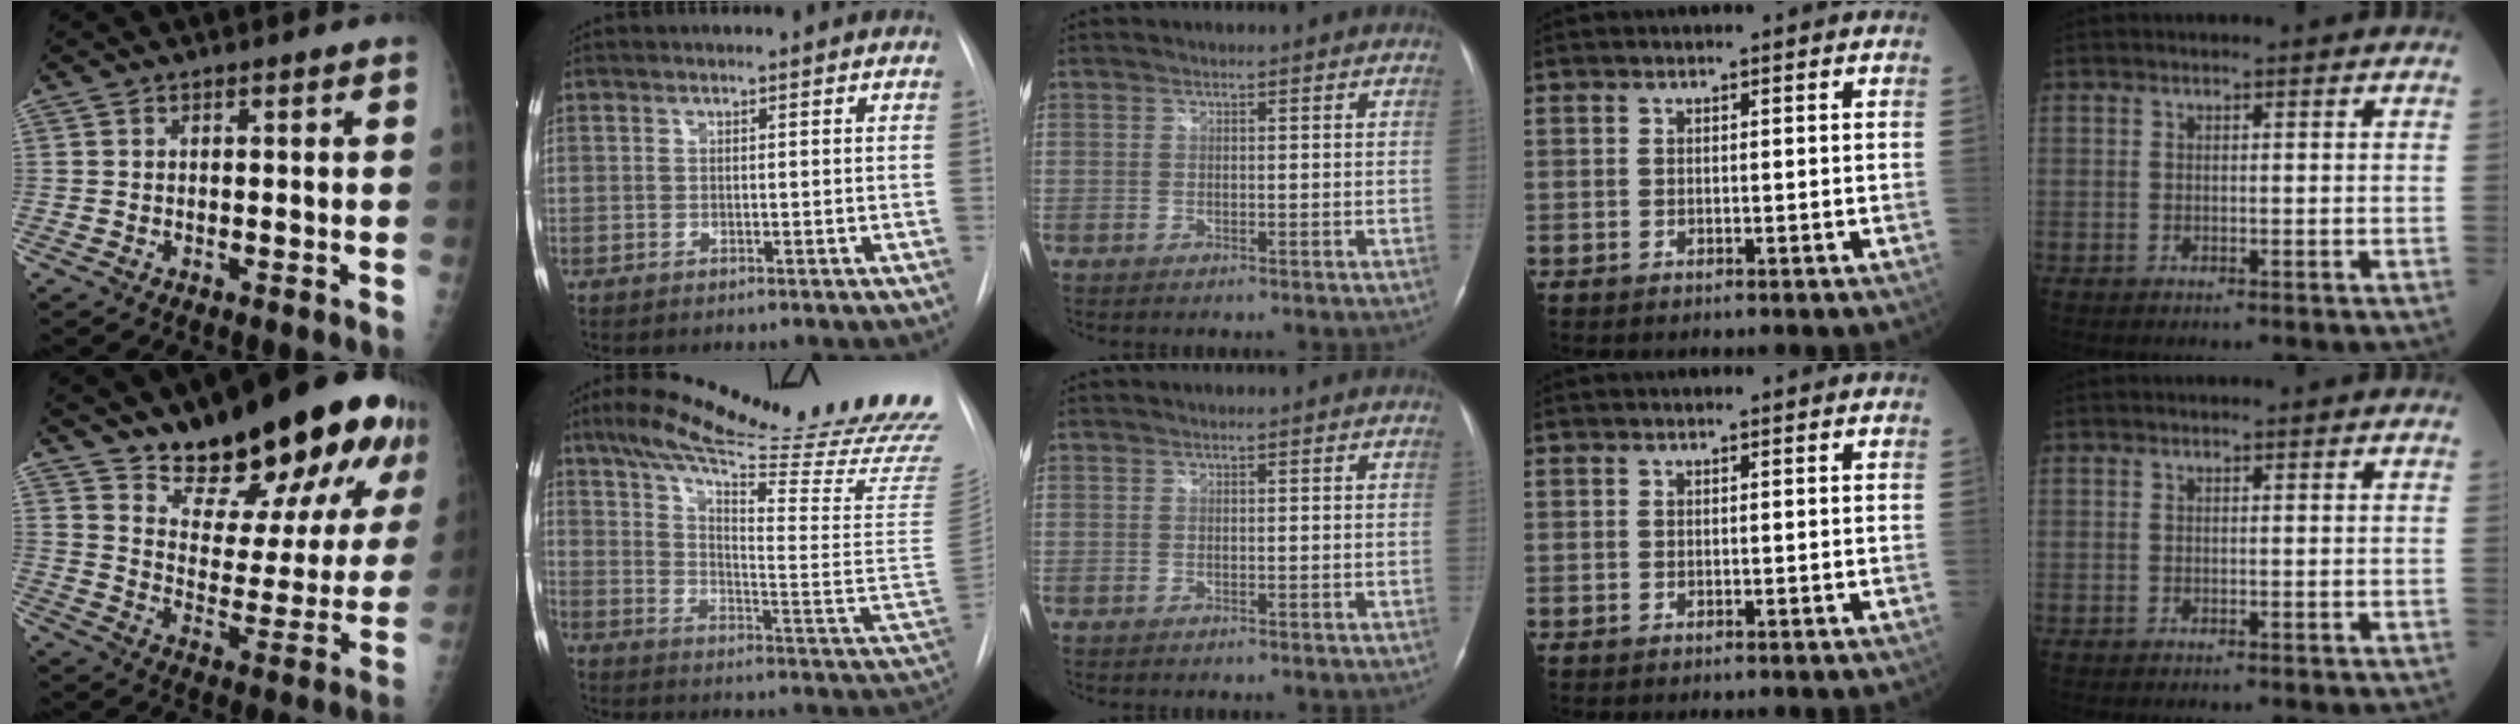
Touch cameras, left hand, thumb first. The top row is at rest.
{"thumb": {"total": 25.7, "force": [18.3, 9.2, 15.5], "torque": [-0.184, -0.104, 0.268]}, "index": {"total": 33.1, "force": [27.1, 0.9, 18.9], "torque": [-0.233, -0.092, 0.360]}}